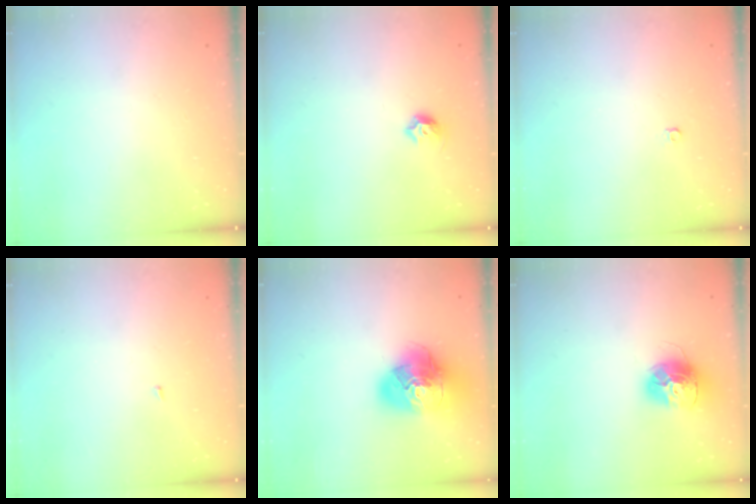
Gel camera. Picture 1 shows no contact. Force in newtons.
{"total": 5.6, "press": 5.5, "slide": 1.3}
{"total": 3.6, "press": 3.6, "slide": 0.6}
{"total": 1.4, "press": 1.3, "slide": 0.1}
{"total": 19.1, "press": 18.9, "slide": 2.6}
{"total": 13.7, "press": 13.7, "slide": 1.2}